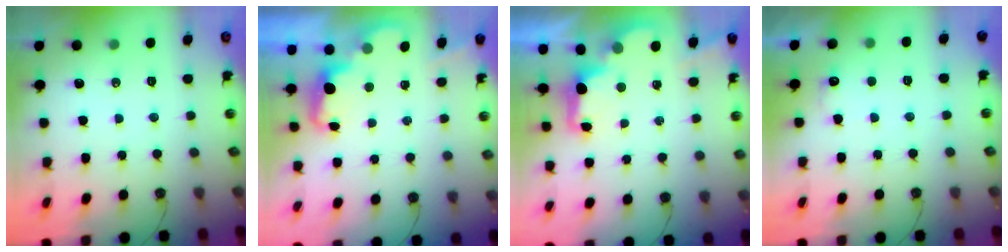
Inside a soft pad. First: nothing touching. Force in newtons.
{"total": 2.4, "press": 2.3, "slide": 0.5}
{"total": 2.6, "press": 2.5, "slide": 0.8}
{"total": 7.1, "press": 7.0, "slide": 1.3}